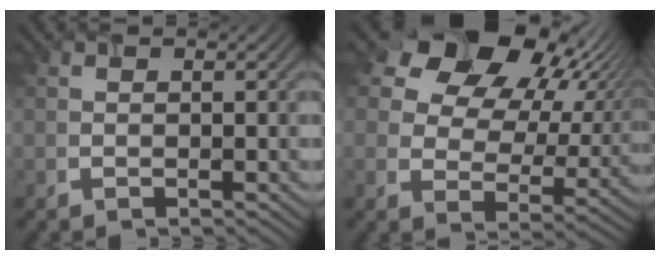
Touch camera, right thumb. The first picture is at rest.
{"total": 16.1, "force": [8.2, 10.4, 9.1], "torque": [-0.168, 0.029, 0.132]}